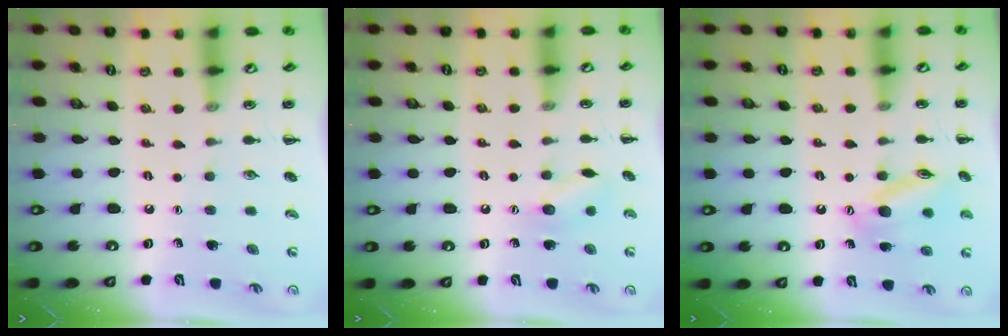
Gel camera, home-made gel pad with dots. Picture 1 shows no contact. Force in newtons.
{"total": 7.3, "press": 7.2, "slide": 1.1}
{"total": 13.3, "press": 13.2, "slide": 1.4}